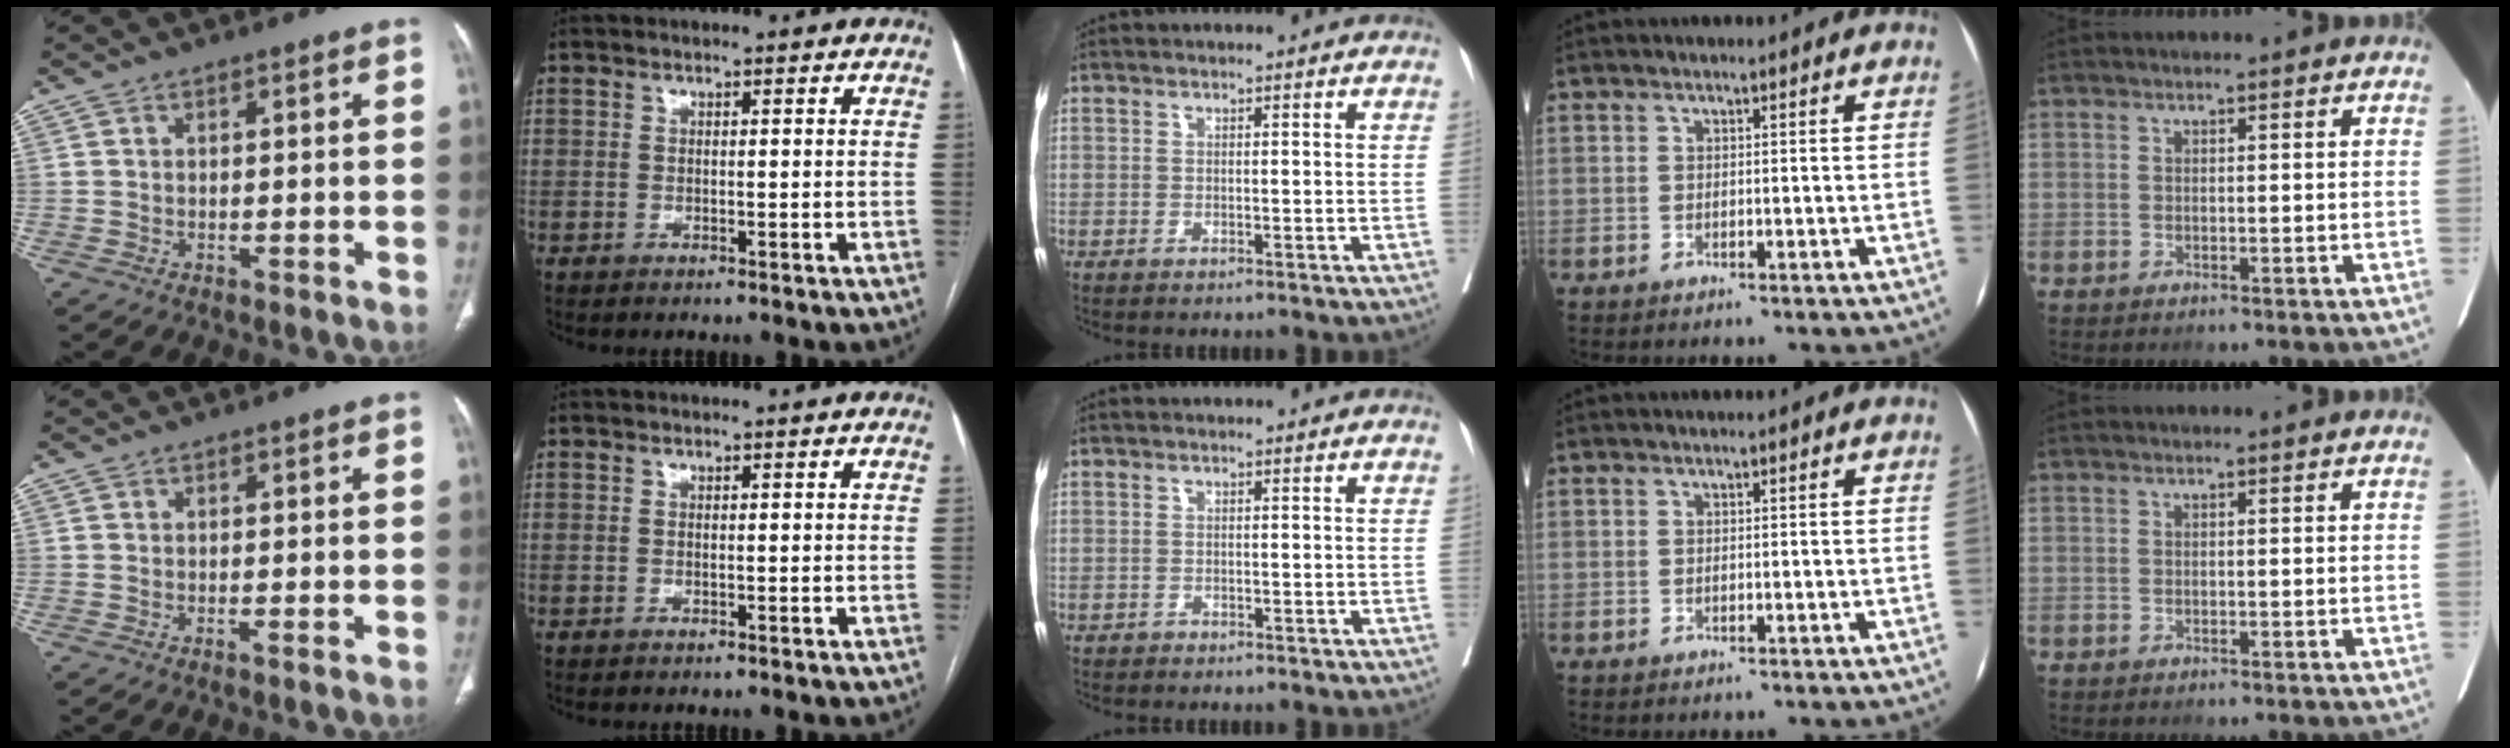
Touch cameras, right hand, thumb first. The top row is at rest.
{}